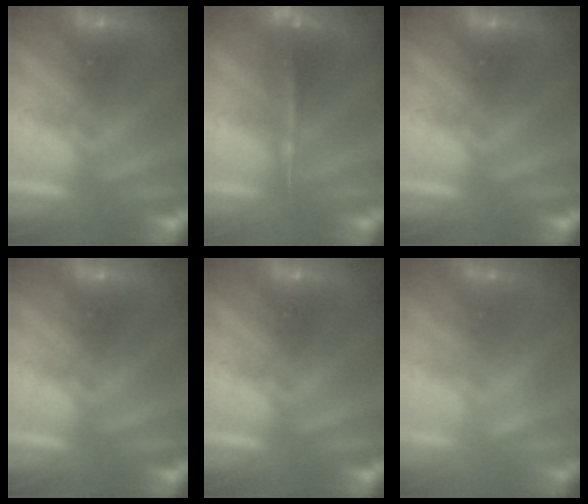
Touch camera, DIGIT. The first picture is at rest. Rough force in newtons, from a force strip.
{"total": 5.7}
{"total": 0.0}
{"total": 0.0}
{"total": 0.0}
{"total": 1.7}